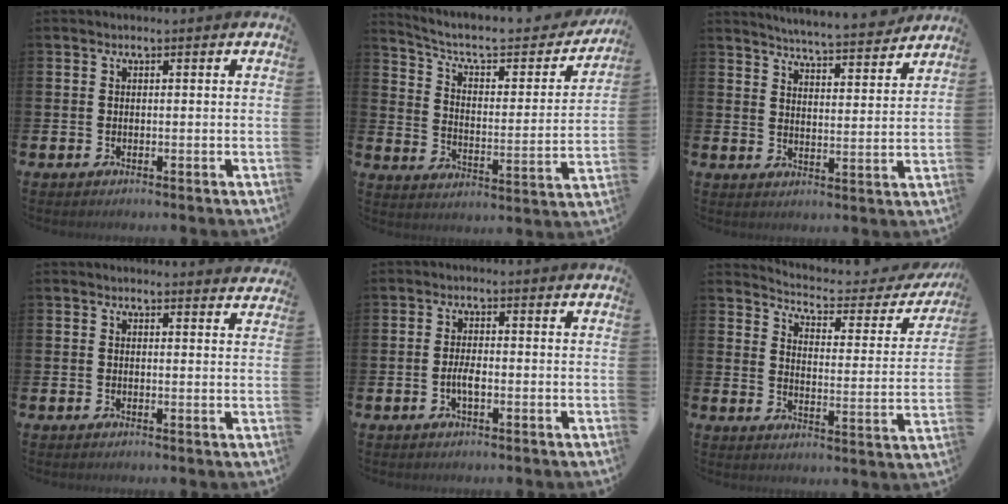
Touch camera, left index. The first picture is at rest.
{"total": 7.4, "force": [6.1, 2.4, 3.4], "torque": [-0.092, -0.043, 0.097]}
{"total": 5.7, "force": [5.7, -0.1, 0.8], "torque": [-0.032, -0.047, 0.097]}
{"total": 1.7, "force": [1.7, 0.1, -0.1], "torque": [0.010, -0.011, 0.029]}
{"total": 2.4, "force": [-0.6, 0.8, 2.1], "torque": [-0.036, 0.001, -0.014]}
{"total": 4.2, "force": [3.7, 1.3, 1.4], "torque": [-0.047, -0.035, 0.053]}